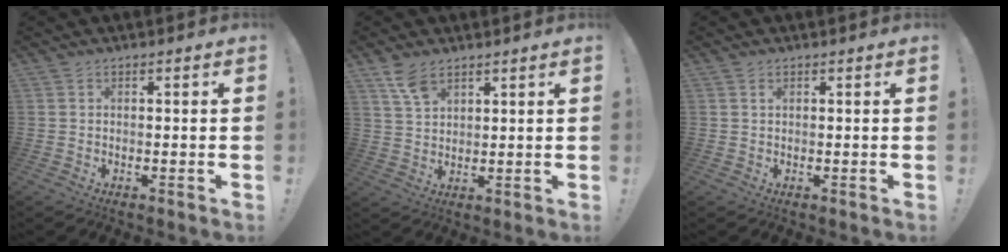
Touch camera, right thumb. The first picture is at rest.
{"total": 6.7, "force": [4.5, 3.3, 3.8], "torque": [-0.069, -0.020, 0.086]}
{"total": 0.6, "force": [0.4, 0.1, 0.3], "torque": [0.000, -0.003, 0.007]}